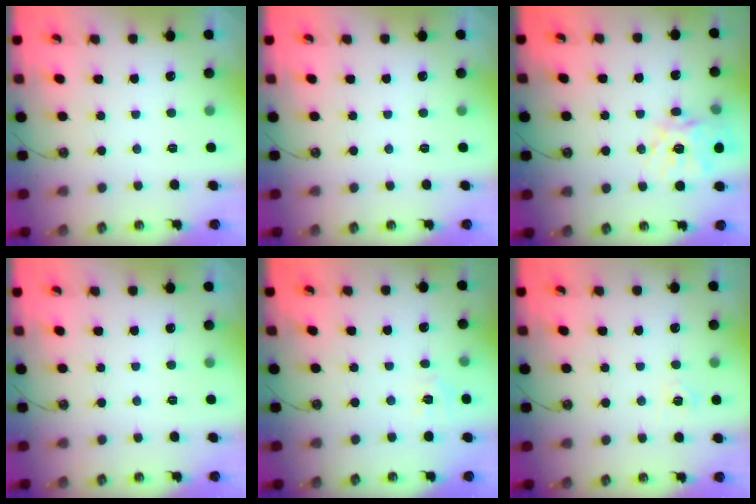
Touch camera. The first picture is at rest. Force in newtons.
{"total": 0.0}
{"total": 15.3, "press": 15.1, "slide": 2.2}
{"total": 0.0}
{"total": 4.2, "press": 4.1, "slide": 0.5}
{"total": 5.4, "press": 5.3, "slide": 0.6}